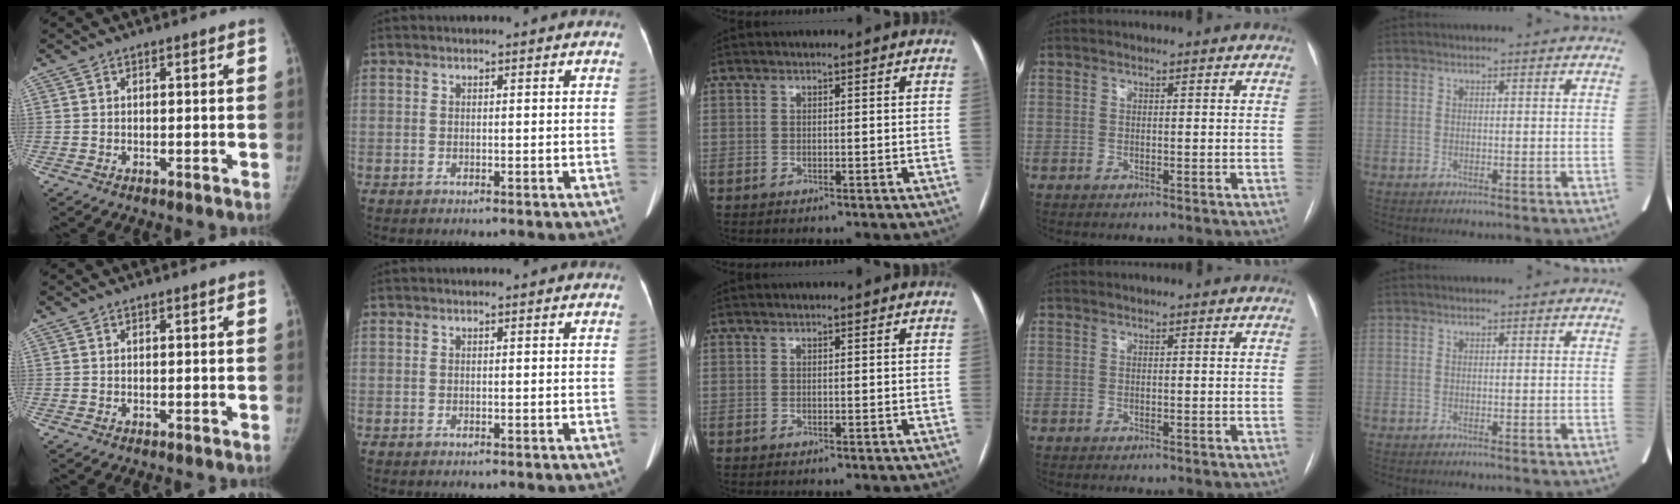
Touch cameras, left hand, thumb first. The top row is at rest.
{}